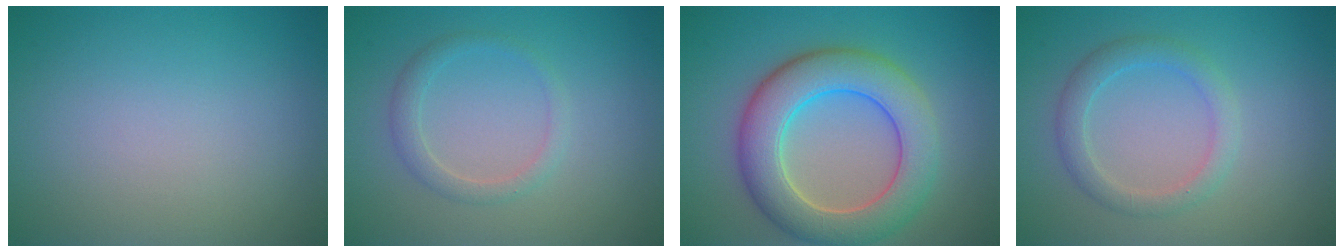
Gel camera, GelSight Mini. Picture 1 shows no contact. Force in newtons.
{"total": 1.7, "press": 1.7, "slide": 0.0}
{"total": 7.8, "press": 7.8, "slide": 0.2}
{"total": 2.5, "press": 2.5, "slide": 0.0}